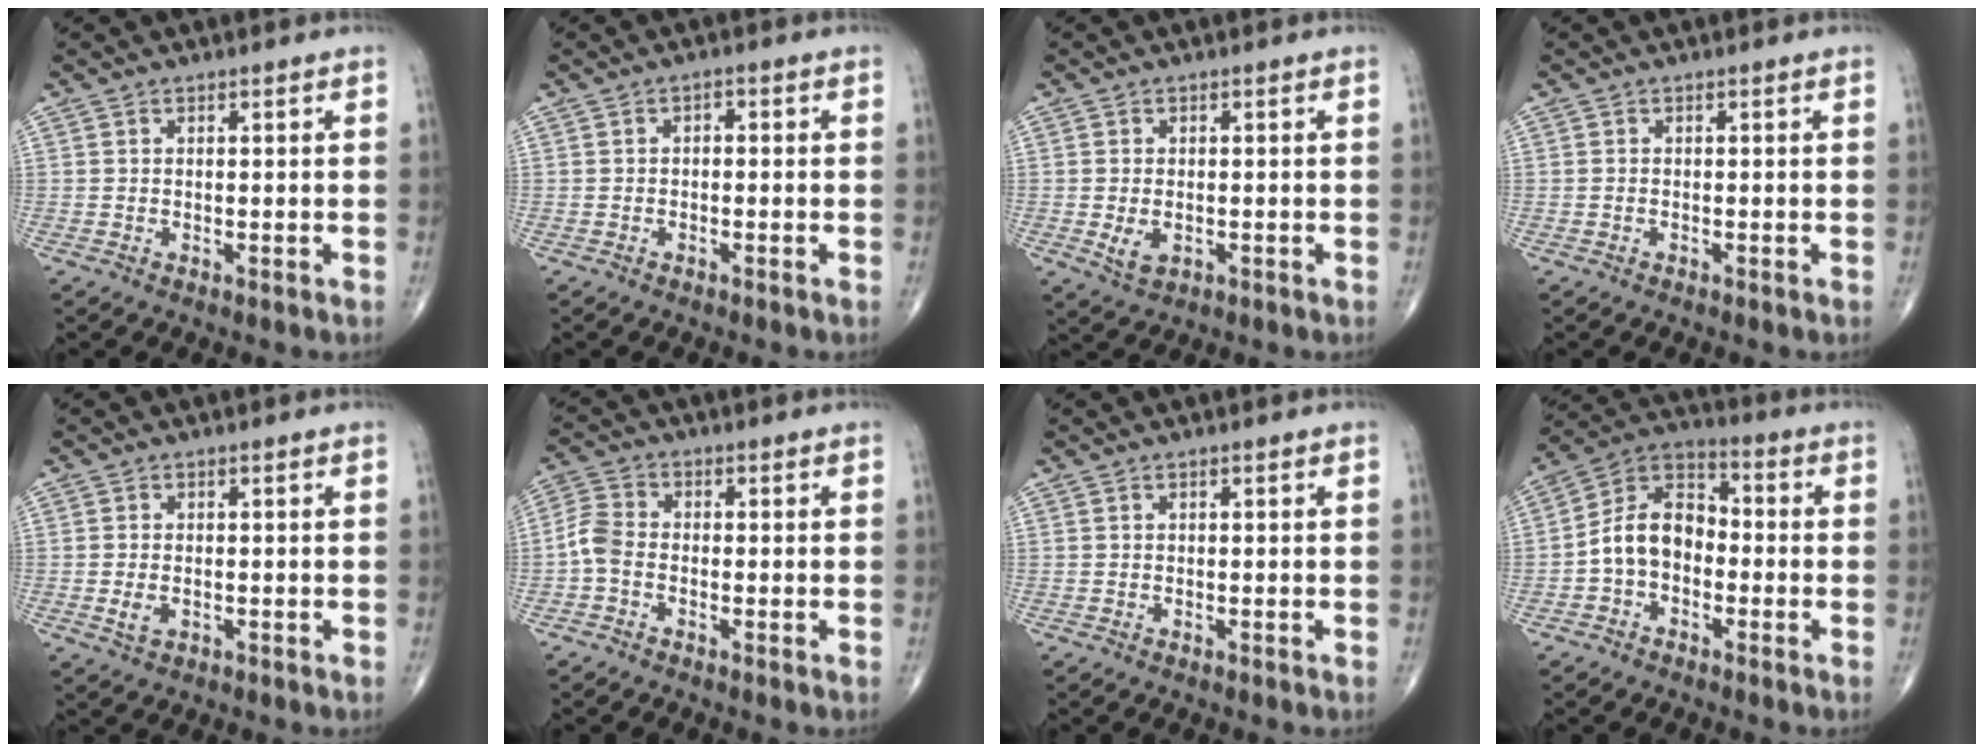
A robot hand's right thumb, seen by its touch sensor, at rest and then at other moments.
{"total": 1.1, "force": [-0.1, 0.8, 0.8], "torque": [-0.002, 0.005, -0.007]}
{"total": 3.4, "force": [-0.6, 2.1, 2.5], "torque": [-0.043, -0.004, -0.004]}
{"total": 0.0}
{"total": 2.4, "force": [-0.6, 1.5, 1.9], "torque": [-0.035, 0.000, -0.009]}
{"total": 4.3, "force": [-1.4, 2.7, 3.0], "torque": [-0.066, 0.013, -0.042]}
{"total": 0.0}
{"total": 10.4, "force": [-2.1, 7.4, 7.1], "torque": [-0.109, 0.042, -0.054]}